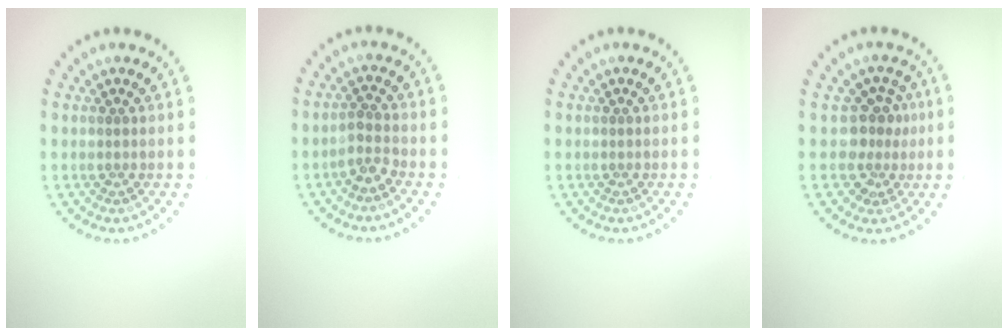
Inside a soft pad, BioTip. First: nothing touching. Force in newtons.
{"total": 1.7, "press": 1.3, "slide": 1.0}
{"total": 0.0}
{"total": 2.7, "press": 2.0, "slide": 1.9}